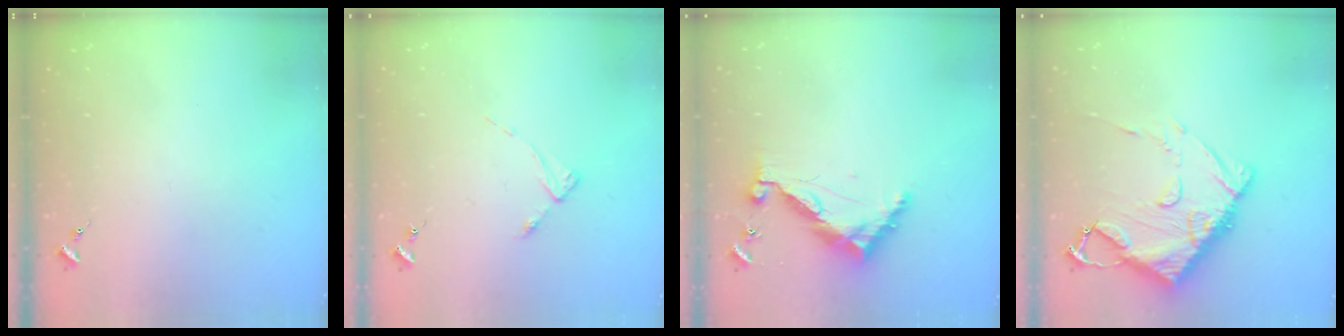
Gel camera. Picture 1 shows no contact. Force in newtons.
{"total": 2.9, "press": 2.8, "slide": 0.4}
{"total": 9.6, "press": 9.6, "slide": 0.8}
{"total": 14.3, "press": 14.2, "slide": 1.3}